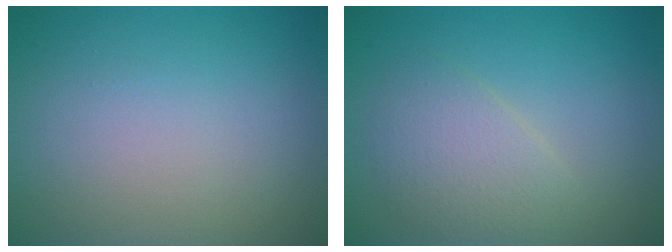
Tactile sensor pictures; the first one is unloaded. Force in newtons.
{"total": 3.0, "press": 3.0, "slide": 0.0}